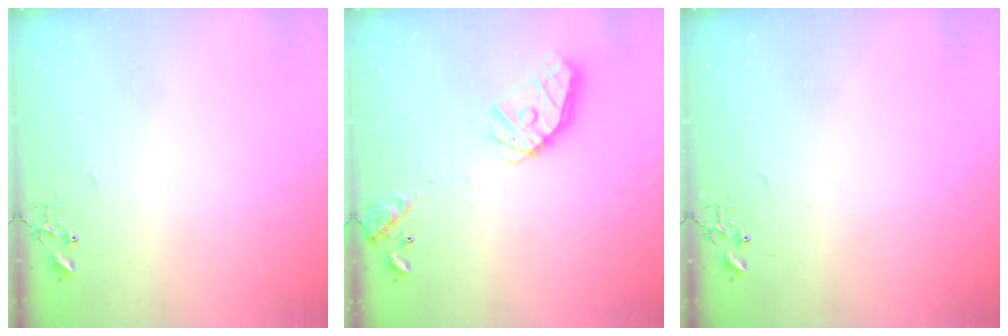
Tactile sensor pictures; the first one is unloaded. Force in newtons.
{"total": 15.8, "press": 15.5, "slide": 2.5}
{"total": 0.0}